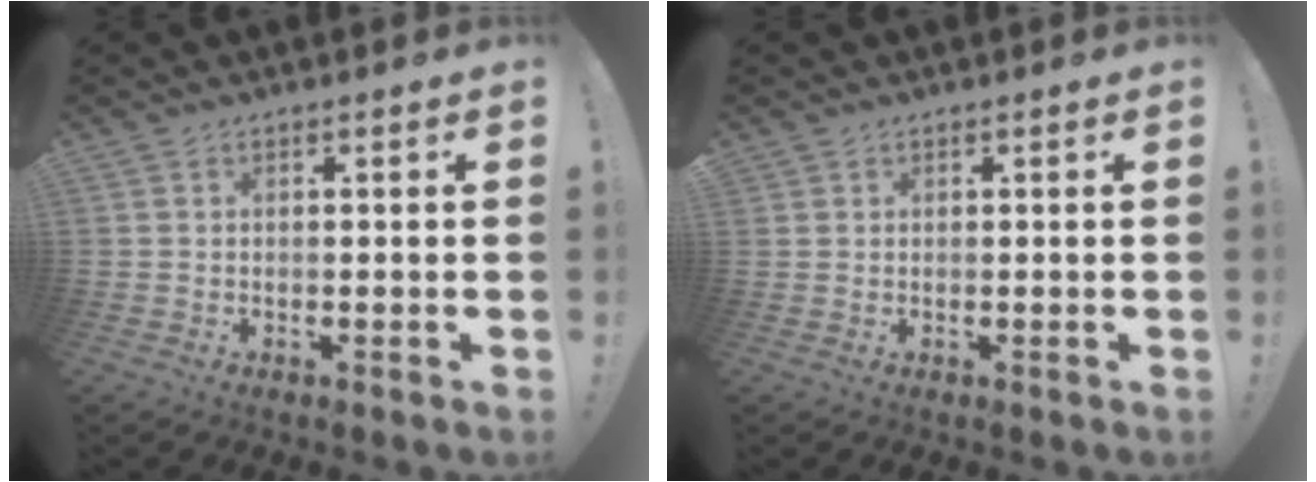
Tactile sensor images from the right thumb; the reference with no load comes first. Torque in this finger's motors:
{"motor_torque": [0.00, 0.00, 0.14, 0.03, 0.10]}